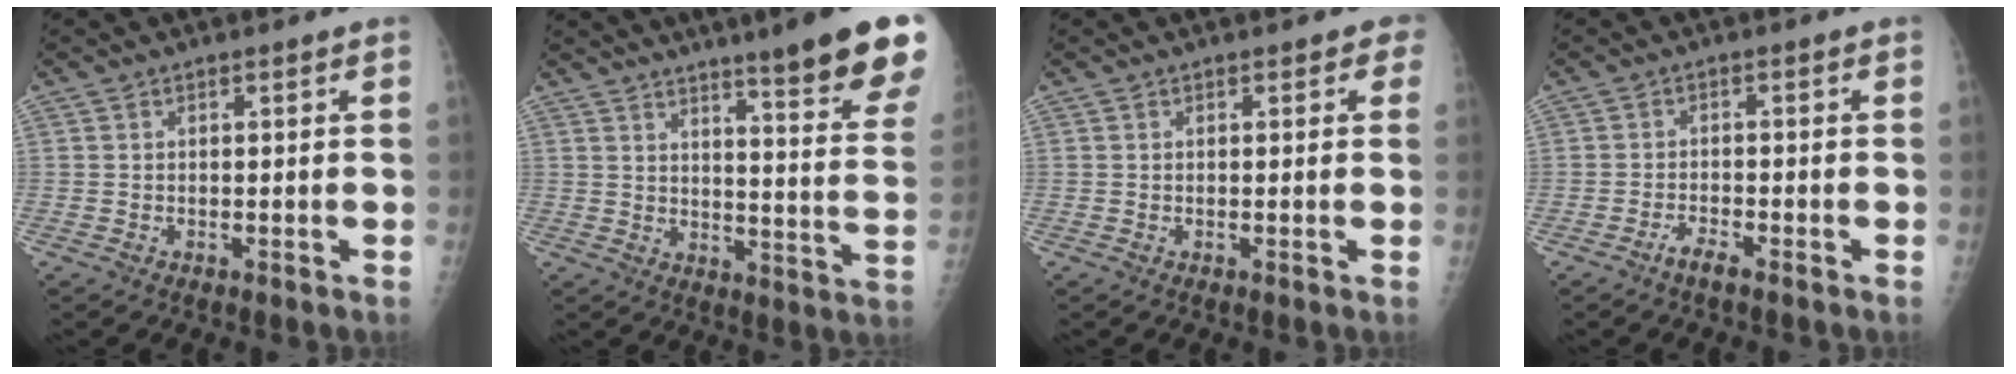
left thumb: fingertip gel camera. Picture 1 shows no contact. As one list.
[{"total": 19.4, "force": [13.7, 1.4, 13.7], "torque": [-0.155, -0.077, 0.173]}, {"total": 1.7, "force": [0.8, 1.1, 1.1], "torque": [0.006, 0.001, 0.004]}, {"total": 2.5, "force": [-2.0, 0.3, 1.4], "torque": [-0.038, 0.007, -0.041]}]